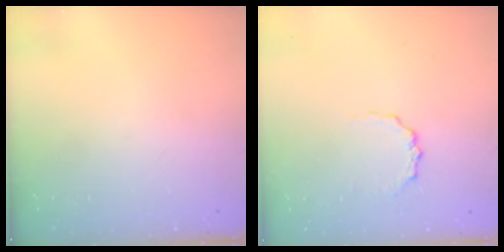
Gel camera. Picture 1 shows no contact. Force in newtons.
{"total": 2.3, "press": 2.2, "slide": 0.3}